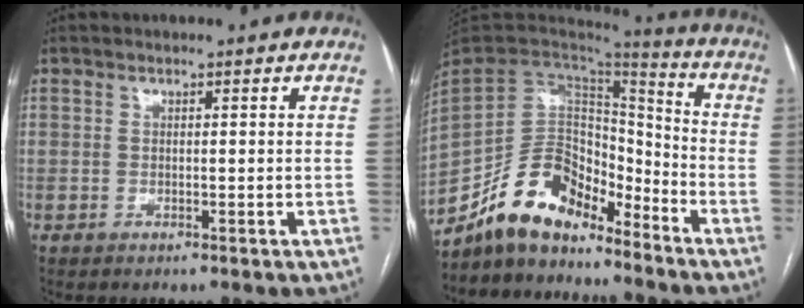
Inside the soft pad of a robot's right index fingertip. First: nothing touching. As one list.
[{"total": 13.6, "force": [-10.7, 6.0, 5.9], "torque": [-0.110, 0.039, -0.197]}]